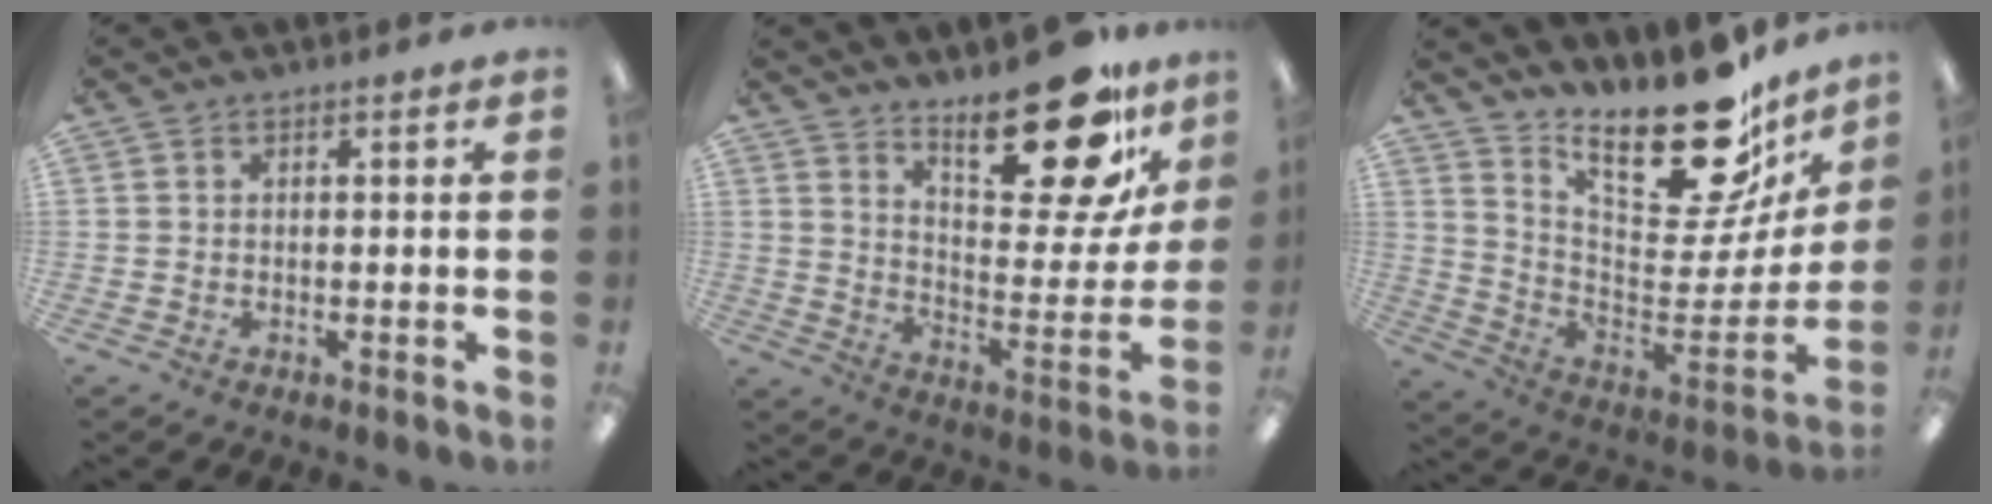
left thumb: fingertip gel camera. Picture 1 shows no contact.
{"total": 23.7, "force": [16.9, 8.6, 14.2], "torque": [-0.186, -0.120, 0.277]}
{"total": 24.2, "force": [18.1, 8.5, 13.6], "torque": [-0.174, -0.149, 0.307]}